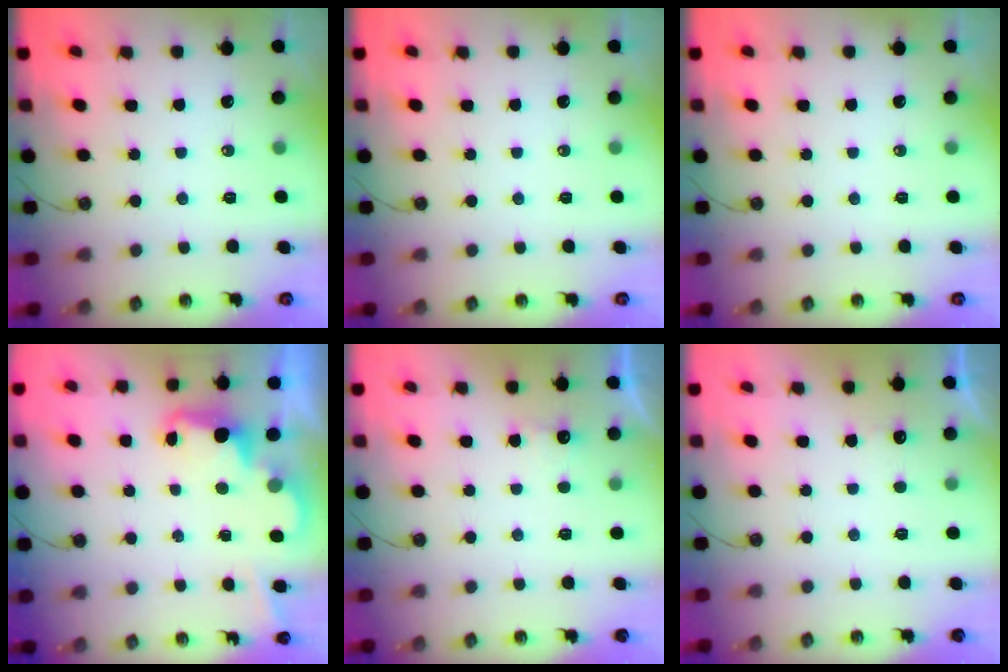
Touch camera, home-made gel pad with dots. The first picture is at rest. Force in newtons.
{"total": 0.0}
{"total": 0.0}
{"total": 2.4, "press": 2.3, "slide": 0.6}
{"total": 2.6, "press": 2.4, "slide": 0.9}
{"total": 1.2, "press": 1.0, "slide": 0.7}